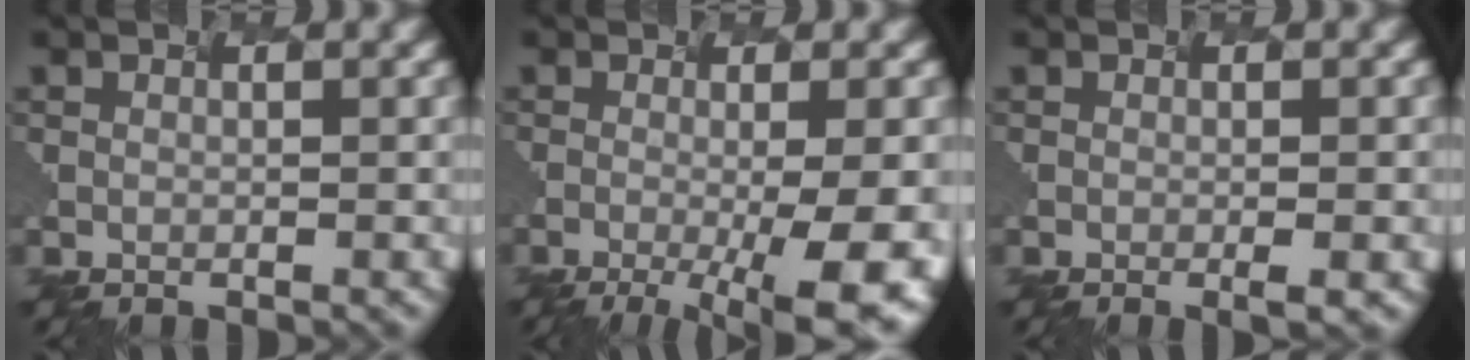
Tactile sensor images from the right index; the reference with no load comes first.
{"total": 10.0, "force": [-2.9, 2.7, 9.1], "torque": [-0.101, -0.011, -0.020]}
{"total": 2.0, "force": [-0.6, 0.4, 1.9], "torque": [-0.016, 0.001, -0.003]}